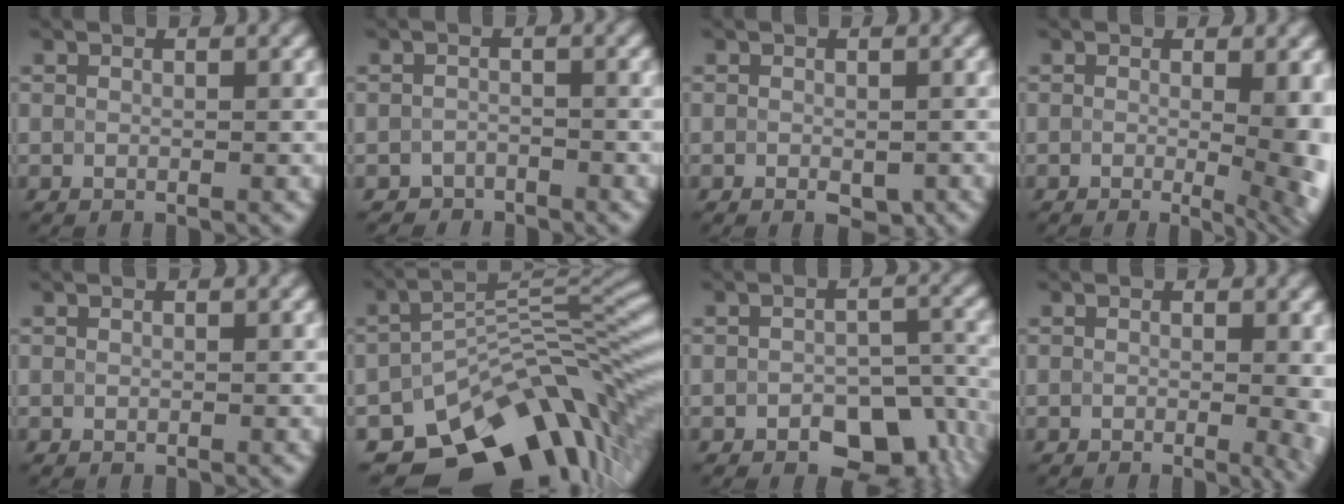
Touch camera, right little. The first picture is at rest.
{"total": 1.6, "force": [-1.4, -0.1, -0.8], "torque": [0.008, 0.006, -0.016]}
{"total": 1.2, "force": [-0.9, 0.0, 0.8], "torque": [-0.017, -0.006, 0.002]}
{"total": 5.7, "force": [-0.2, 1.8, 5.4], "torque": [-0.035, 0.000, 0.006]}
{"total": 0.0}
{"total": 13.9, "force": [-9.4, 6.6, 7.9], "torque": [-0.121, -0.003, -0.136]}
{"total": 5.7, "force": [-3.1, 3.0, 3.7], "torque": [-0.047, -0.006, -0.029]}
{"total": 2.5, "force": [-0.2, 0.4, 2.5], "torque": [-0.022, 0.004, 0.005]}